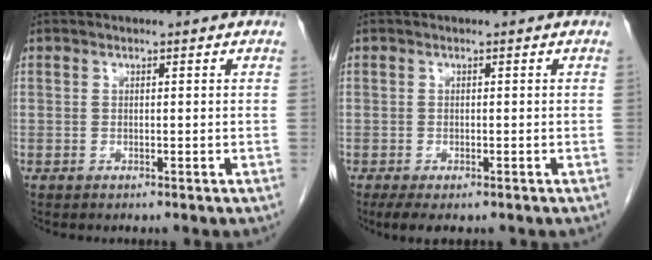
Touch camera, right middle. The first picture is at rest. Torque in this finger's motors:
{"motor_torque": [0.91, -0.61, 0.15, 0.06]}